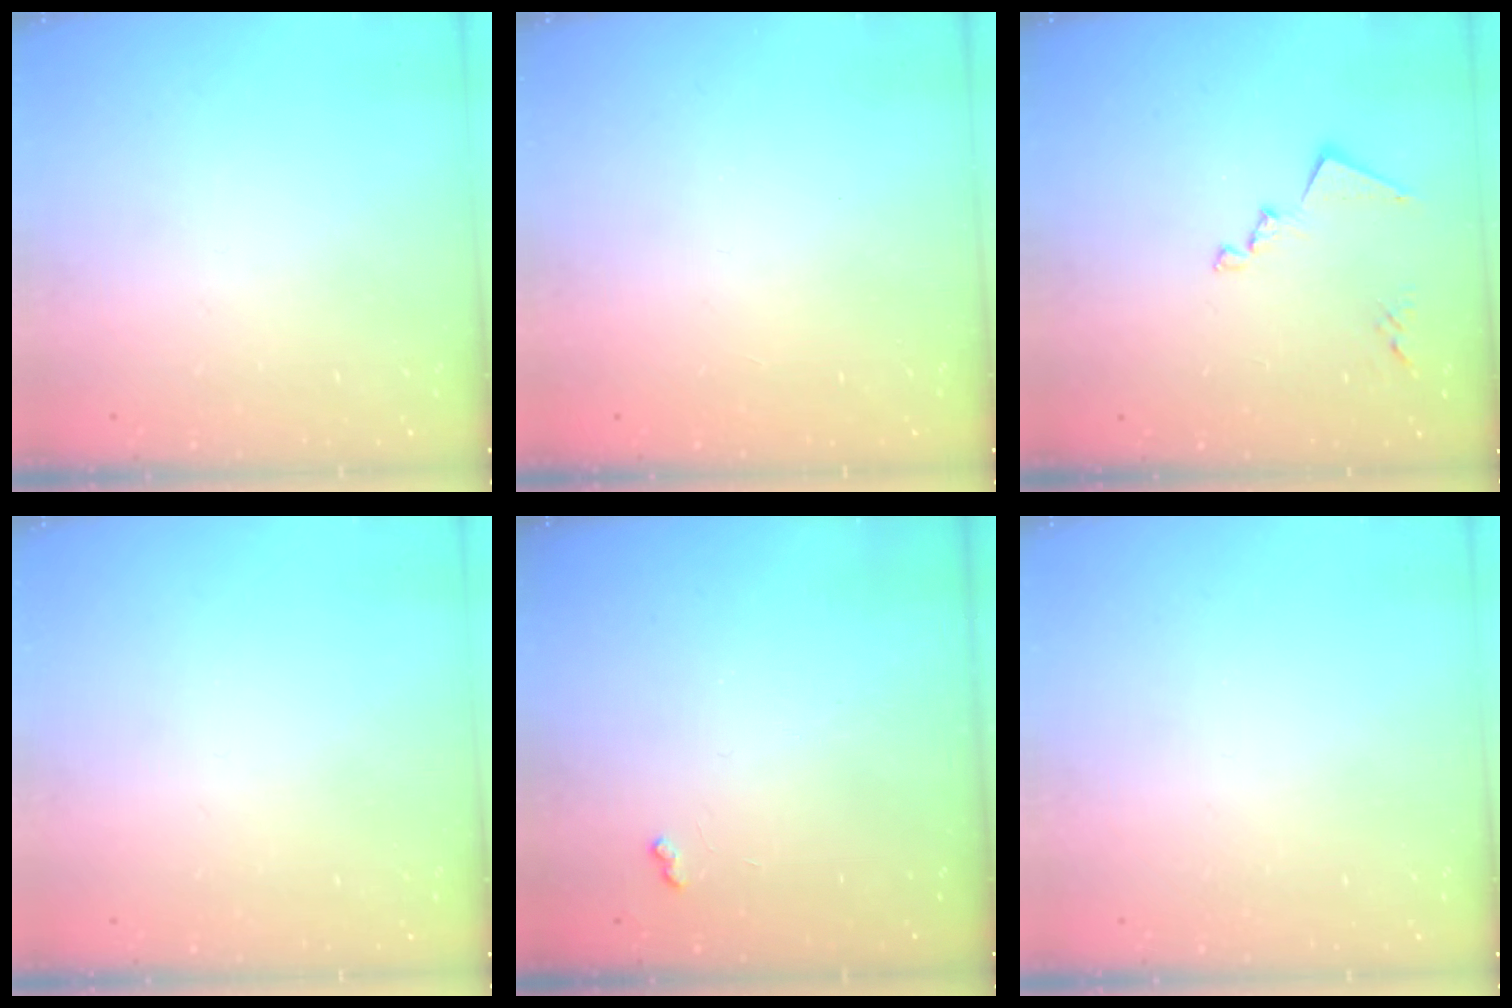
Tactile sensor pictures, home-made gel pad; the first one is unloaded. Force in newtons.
{"total": 1.0, "press": 0.9, "slide": 0.1}
{"total": 11.4, "press": 11.4, "slide": 0.6}
{"total": 0.0}
{"total": 2.9, "press": 2.9, "slide": 0.5}
{"total": 0.0}